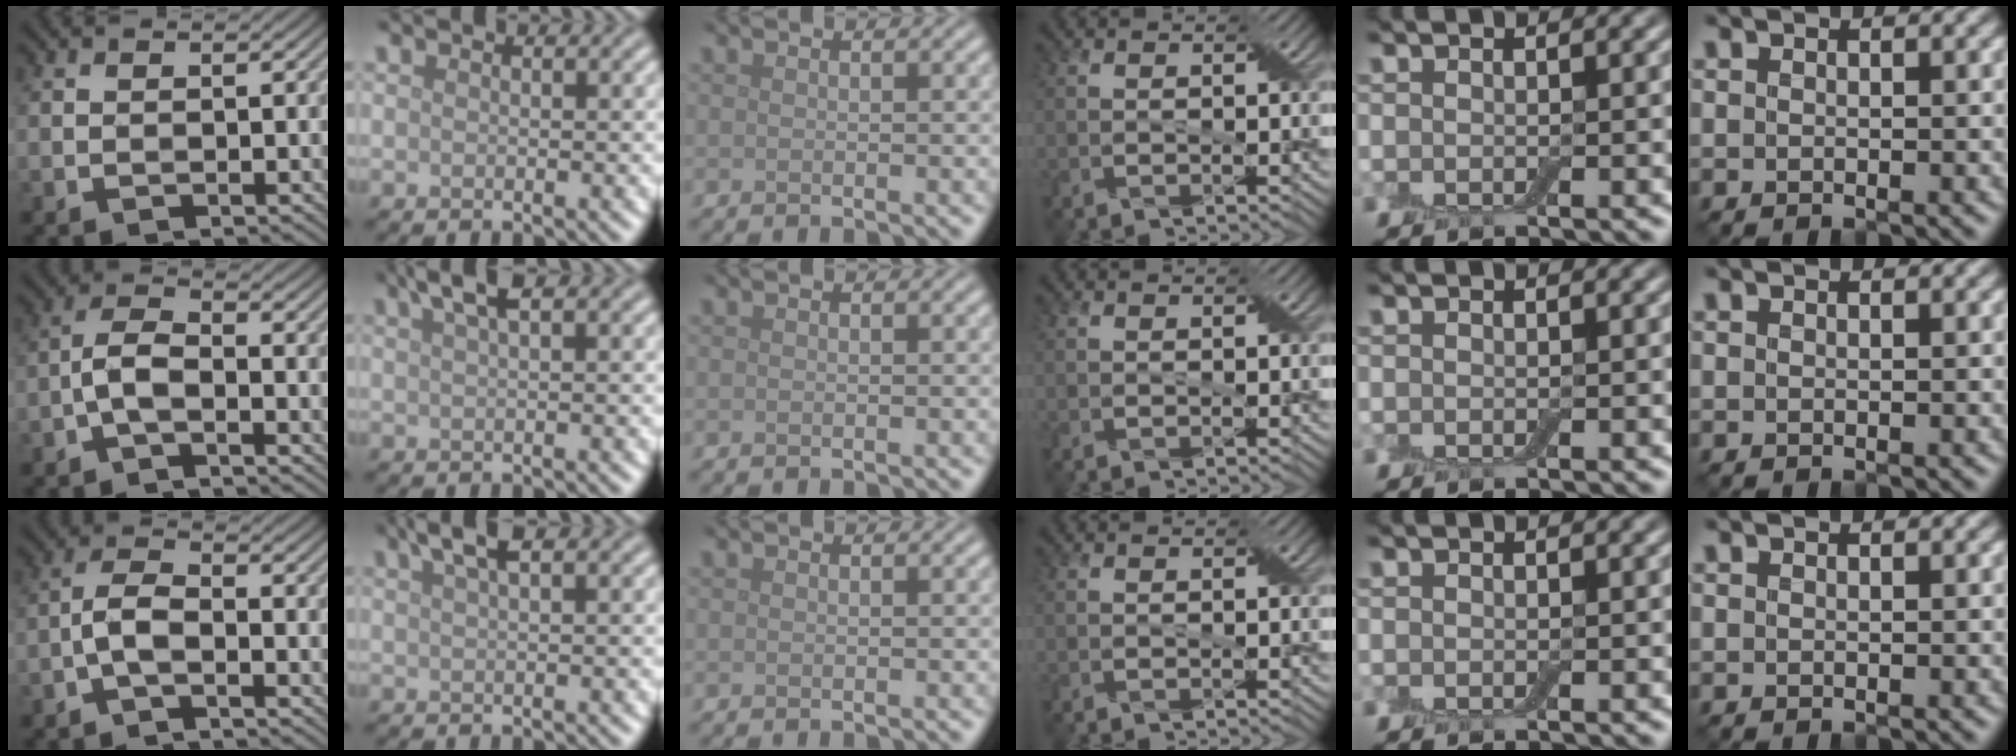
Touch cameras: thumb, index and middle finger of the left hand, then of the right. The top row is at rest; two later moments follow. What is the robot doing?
{"motion": "shake", "object": "box of matches"}